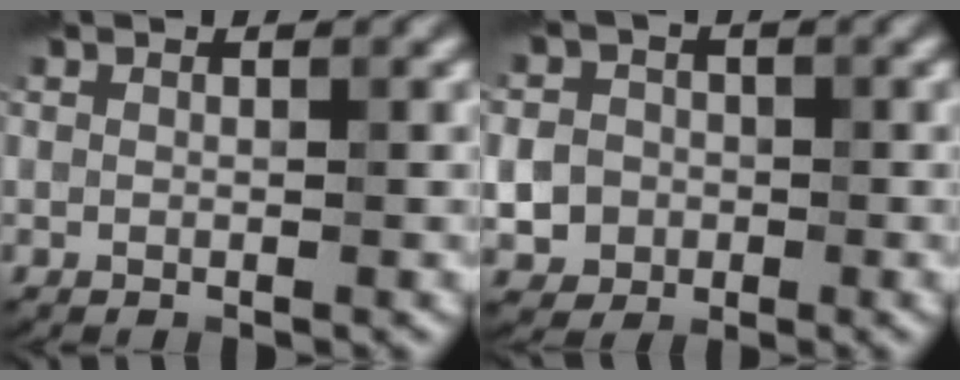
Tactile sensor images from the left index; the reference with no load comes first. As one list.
[{"total": 7.6, "force": [-1.8, 7.0, 2.2], "torque": [-0.040, -0.009, -0.065]}]